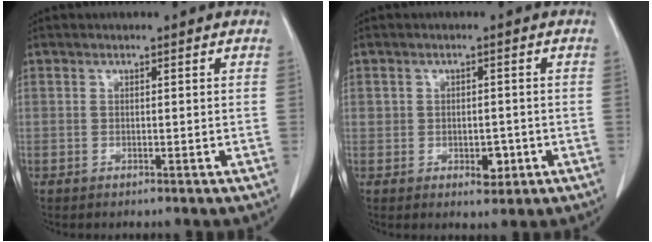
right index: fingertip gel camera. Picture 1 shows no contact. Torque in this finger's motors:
{"motor_torque": [-0.03, 0.08, 0.03, 0.01]}